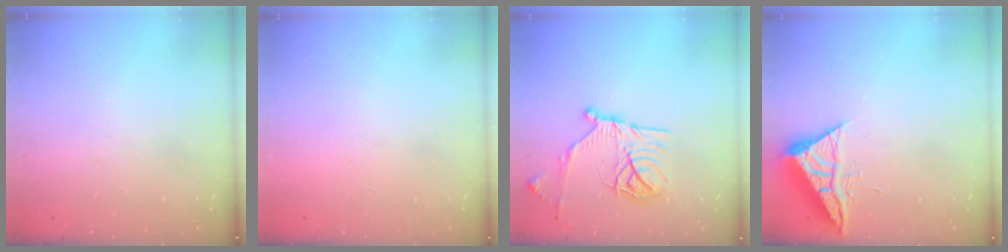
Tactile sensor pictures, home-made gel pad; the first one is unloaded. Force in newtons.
{"total": 1.5, "press": 1.5, "slide": 0.1}
{"total": 17.1, "press": 17.1, "slide": 1.1}
{"total": 6.0, "press": 5.9, "slide": 0.4}